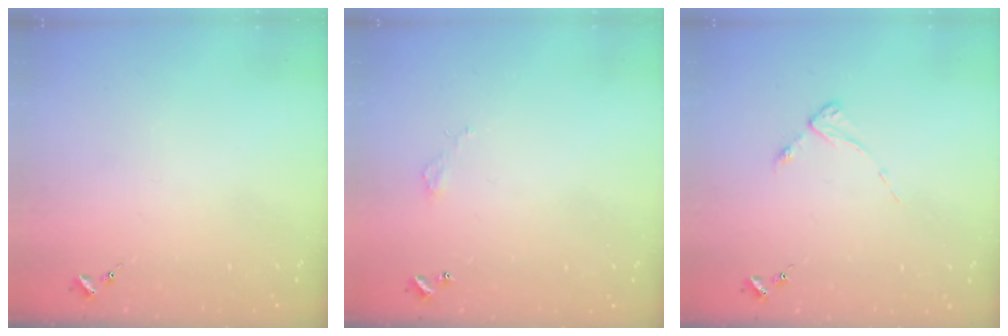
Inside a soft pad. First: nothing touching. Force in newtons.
{"total": 2.8, "press": 2.8, "slide": 0.2}
{"total": 2.7, "press": 2.7, "slide": 0.4}